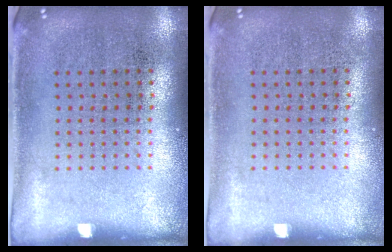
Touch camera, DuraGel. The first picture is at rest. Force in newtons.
{"total": 0.0}